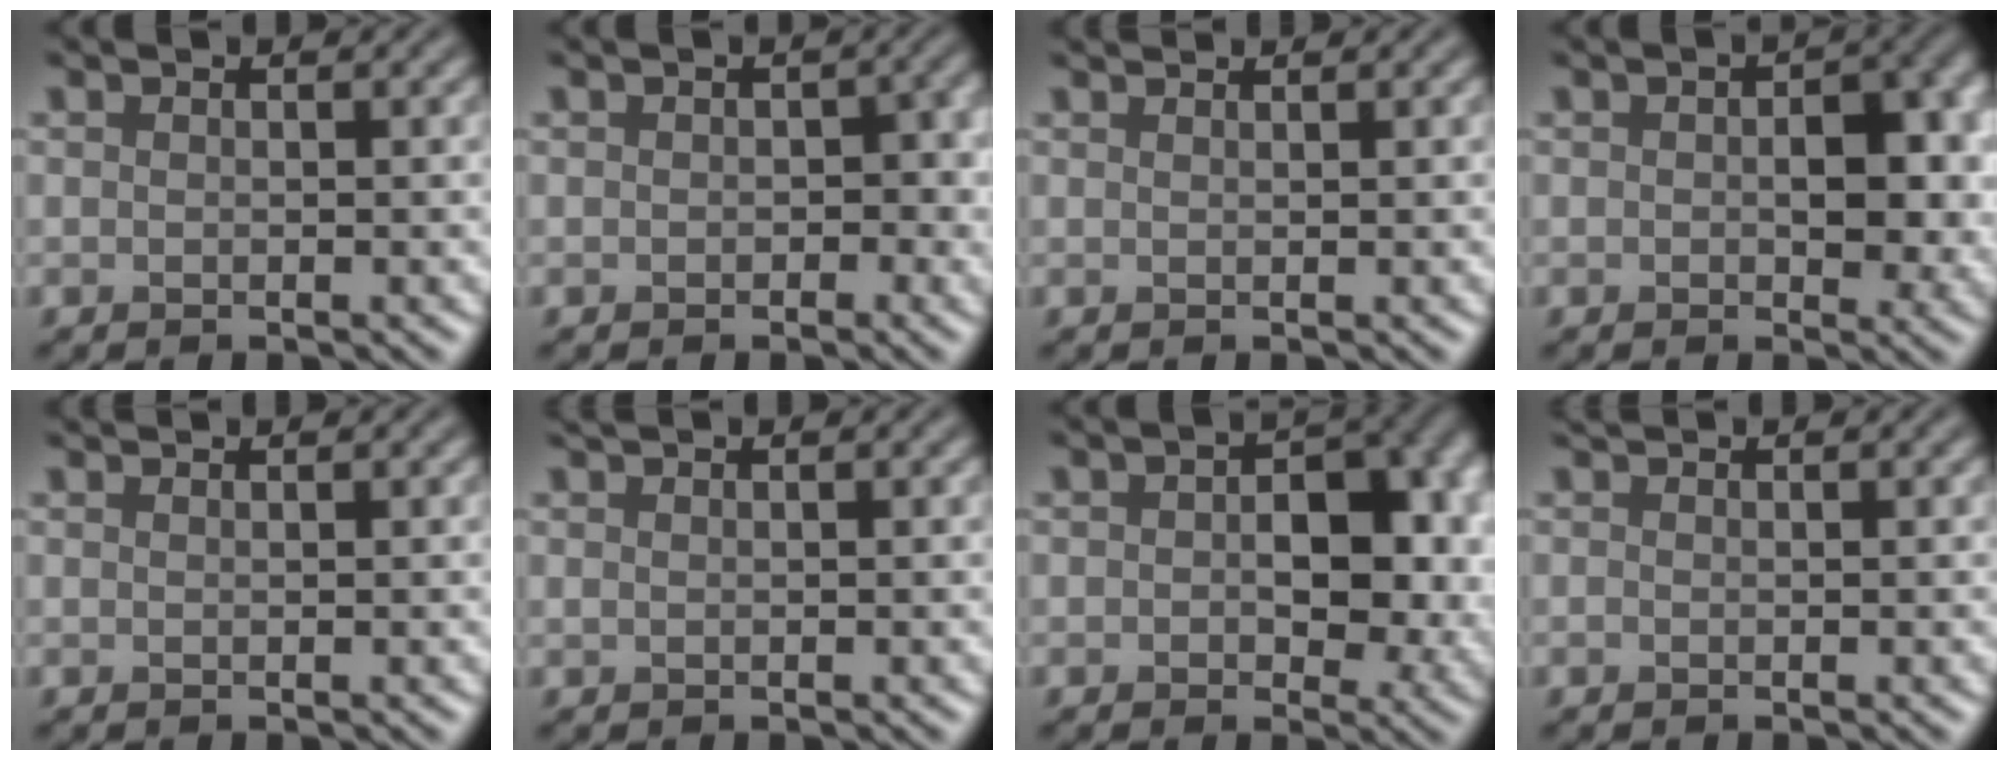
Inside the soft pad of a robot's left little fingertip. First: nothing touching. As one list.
[{"total": 2.6, "force": [-0.4, 1.9, 1.7], "torque": [-0.022, -0.003, -0.008]}, {"total": 1.0, "force": [1.0, -0.3, 0.1], "torque": [-0.004, 0.003, 0.013]}, {"total": 5.6, "force": [0.1, 3.3, 4.5], "torque": [-0.060, 0.000, -0.001]}, {"total": 0.7, "force": [0.7, -0.3, 0.1], "torque": [-0.002, 0.002, 0.010]}, {"total": 0.8, "force": [0.8, -0.1, 0.2], "torque": [-0.007, 0.004, 0.016]}, {"total": 8.1, "force": [0.4, 4.9, 6.4], "torque": [-0.084, 0.000, 0.002]}, {"total": 0.6, "force": [0.5, -0.1, 0.0], "torque": [-0.002, 0.003, 0.011]}]